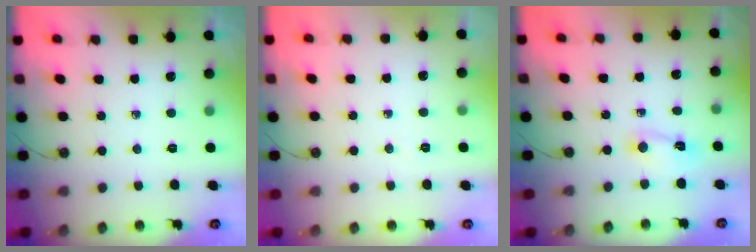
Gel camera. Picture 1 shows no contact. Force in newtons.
{"total": 3.4, "press": 2.1, "slide": 2.6}
{"total": 2.3, "press": 2.3, "slide": 0.3}